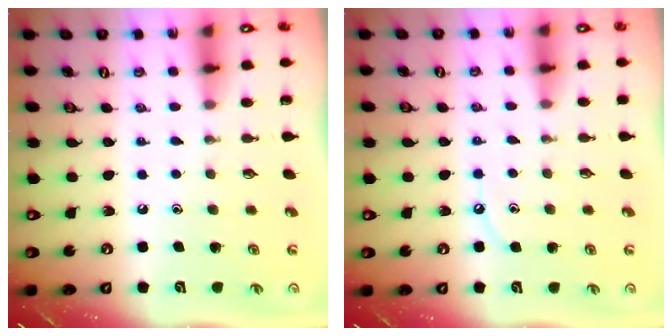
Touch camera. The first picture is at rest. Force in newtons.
{"total": 5.4, "press": 5.4, "slide": 0.7}